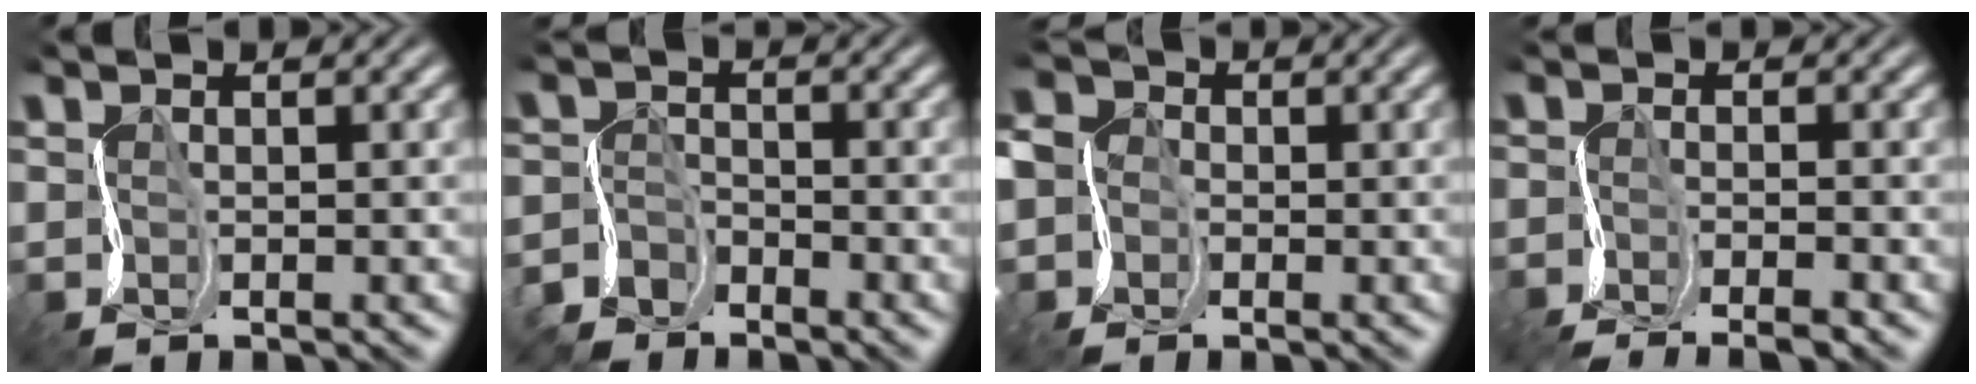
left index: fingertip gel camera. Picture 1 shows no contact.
{"total": 3.7, "force": [-3.3, 1.5, 0.4], "torque": [-0.011, 0.000, -0.074]}
{"total": 4.0, "force": [-1.3, 3.7, 0.9], "torque": [-0.016, 0.009, -0.051]}
{"total": 3.8, "force": [-3.2, 0.3, 2.1], "torque": [-0.031, -0.006, -0.065]}